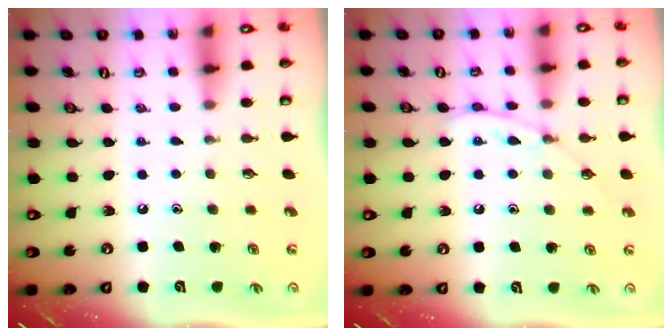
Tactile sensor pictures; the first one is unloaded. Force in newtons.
{"total": 6.1, "press": 6.1, "slide": 0.6}